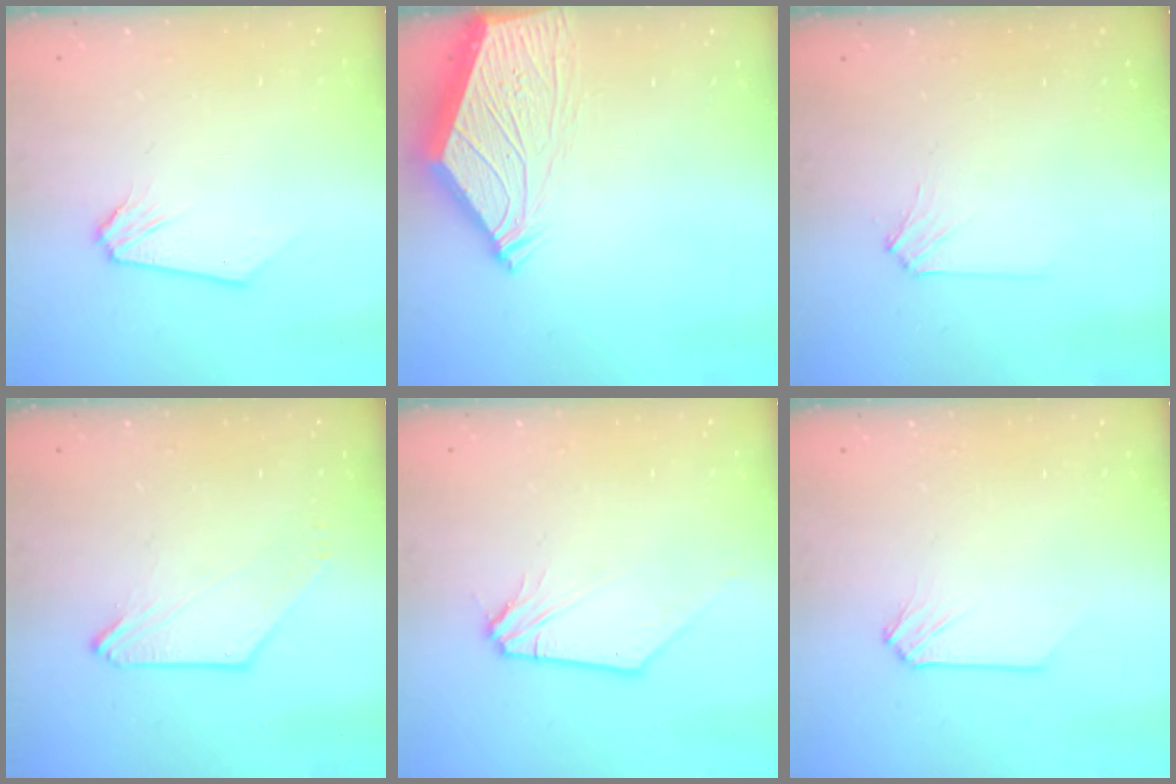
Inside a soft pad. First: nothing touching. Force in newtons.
{"total": 7.2, "press": 7.1, "slide": 1.0}
{"total": 2.4, "press": 2.4, "slide": 0.5}
{"total": 0.8, "press": 0.7, "slide": 0.3}
{"total": 1.1, "press": 1.1, "slide": 0.1}
{"total": 0.0}